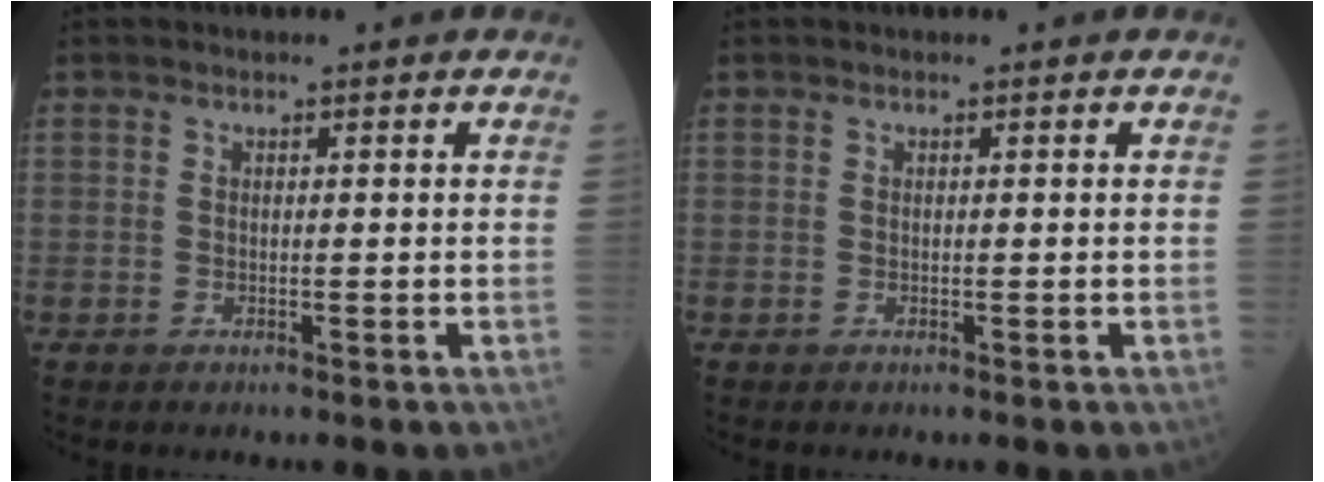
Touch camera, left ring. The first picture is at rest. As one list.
[{"total": 0.0}]